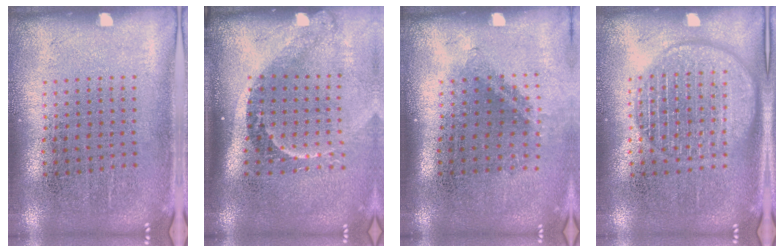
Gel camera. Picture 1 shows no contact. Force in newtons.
{"total": 2.2, "press": 1.5, "slide": 1.6}
{"total": 1.5, "press": 1.0, "slide": 1.0}
{"total": 2.8, "press": 2.8, "slide": 0.4}